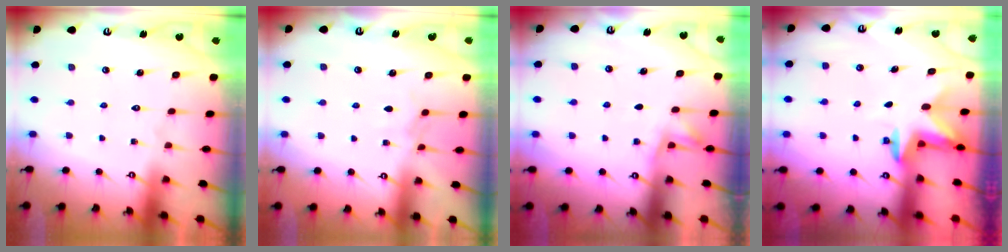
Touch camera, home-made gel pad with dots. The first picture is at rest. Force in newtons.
{"total": 2.8, "press": 2.8, "slide": 0.5}
{"total": 3.5, "press": 3.3, "slide": 1.2}
{"total": 2.6, "press": 2.6, "slide": 0.4}